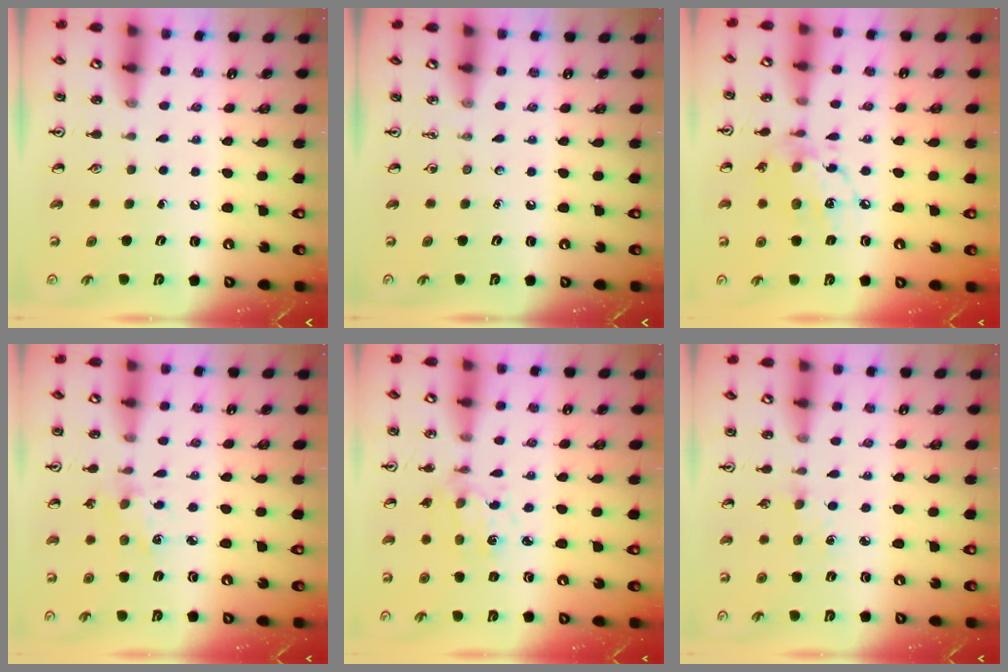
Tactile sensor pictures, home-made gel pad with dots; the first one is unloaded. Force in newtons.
{"total": 0.0}
{"total": 11.4, "press": 11.4, "slide": 0.7}
{"total": 2.5, "press": 2.4, "slide": 0.4}
{"total": 2.5, "press": 2.5, "slide": 0.6}
{"total": 2.7, "press": 2.7, "slide": 0.4}